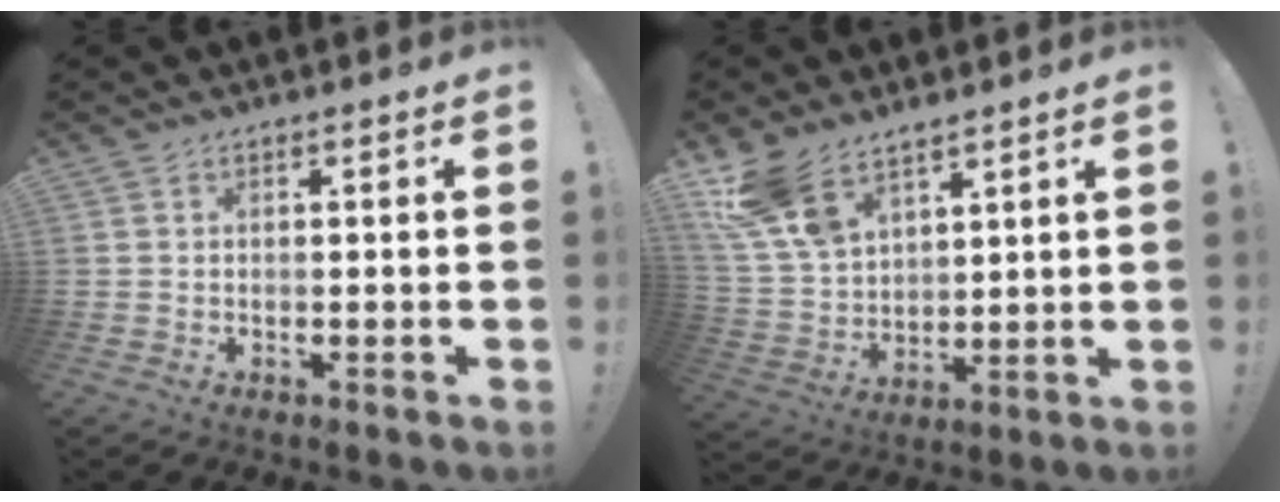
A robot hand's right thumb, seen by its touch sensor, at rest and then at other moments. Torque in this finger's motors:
{"motor_torque": [1.17, 1.27, 0.77, 0.78, 0.22]}